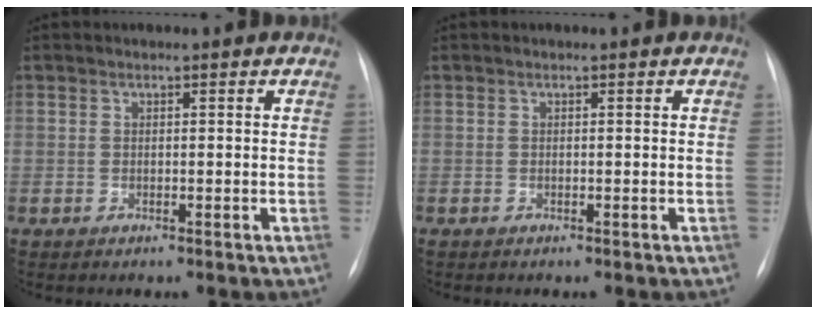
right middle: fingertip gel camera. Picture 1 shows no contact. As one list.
[{"total": 0.0}]